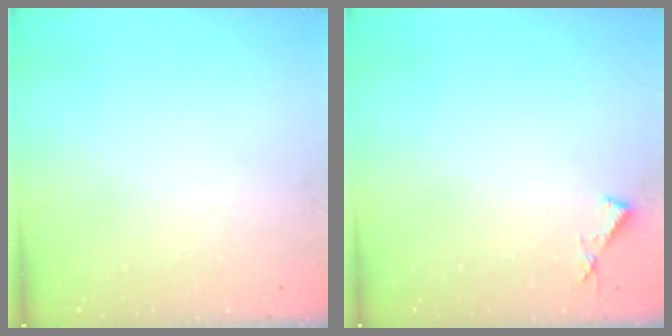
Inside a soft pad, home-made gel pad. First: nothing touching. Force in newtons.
{"total": 3.8, "press": 3.8, "slide": 0.3}